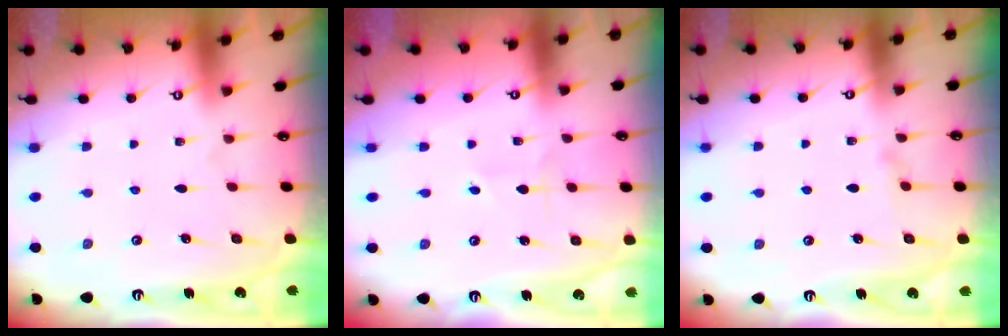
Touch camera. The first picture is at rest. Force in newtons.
{"total": 1.3, "press": 1.3, "slide": 0.1}
{"total": 0.0}